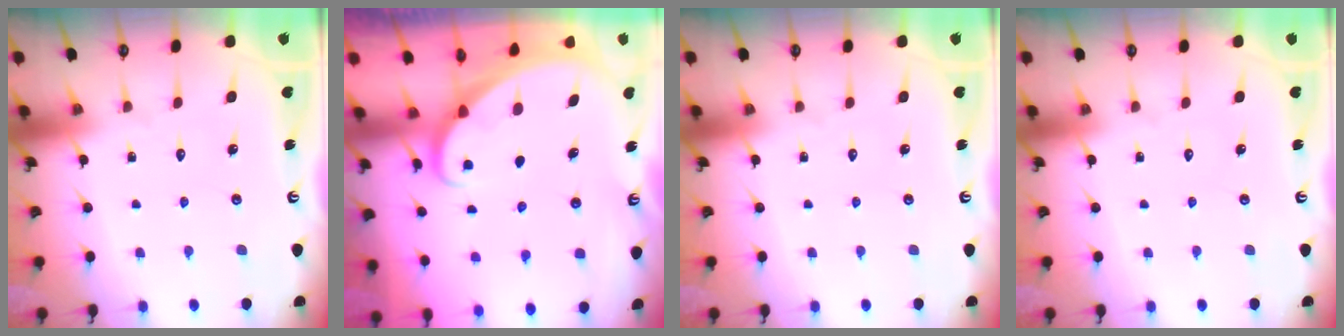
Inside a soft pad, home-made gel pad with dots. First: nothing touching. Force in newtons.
{"total": 1.7, "press": 1.7, "slide": 0.1}
{"total": 0.0}
{"total": 0.0}